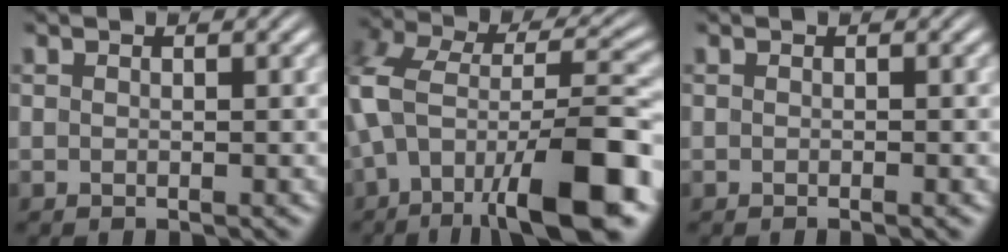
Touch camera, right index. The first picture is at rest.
{"total": 10.4, "force": [-2.8, 4.9, 8.7], "torque": [-0.162, -0.025, -0.027]}
{"total": 0.5, "force": [-0.4, -0.2, 0.2], "torque": [0.001, 0.003, -0.008]}